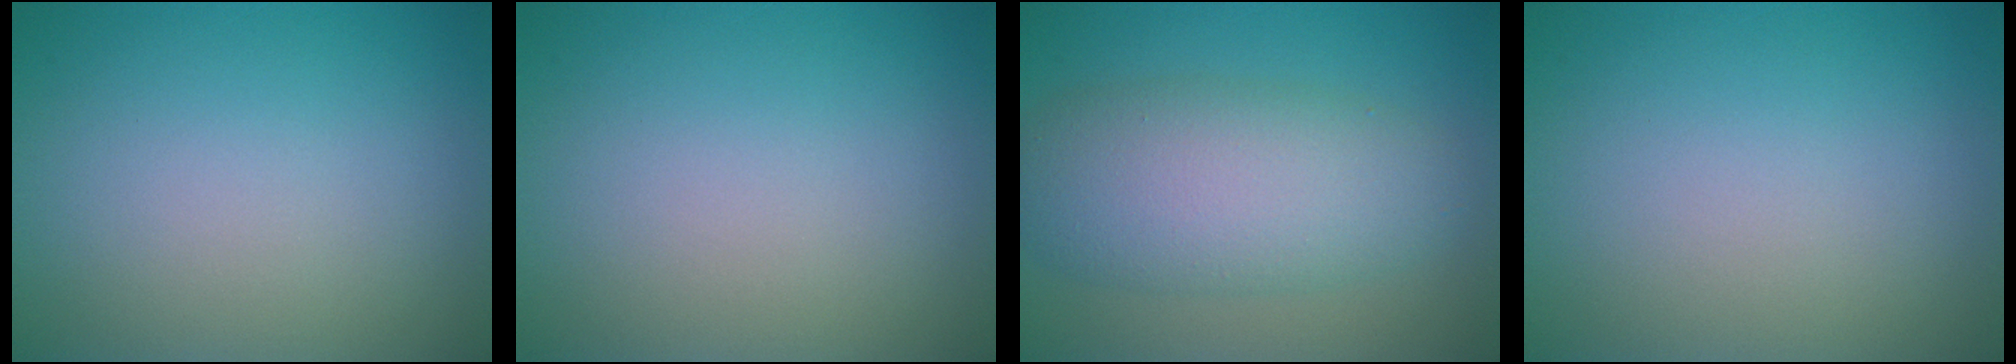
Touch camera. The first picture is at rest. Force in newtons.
{"total": 0.0}
{"total": 7.2, "press": 7.2, "slide": 0.1}
{"total": 0.0}